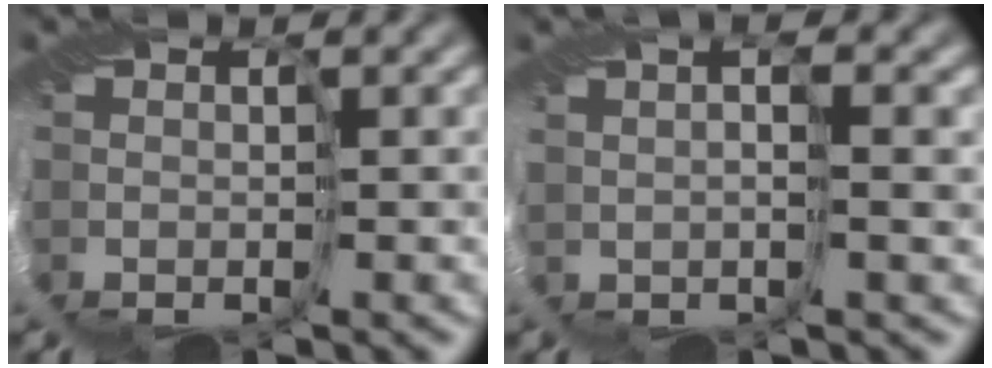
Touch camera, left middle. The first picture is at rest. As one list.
[{"total": 1.4, "force": [1.0, -0.4, 0.9], "torque": [-0.008, 0.015, 0.012]}]